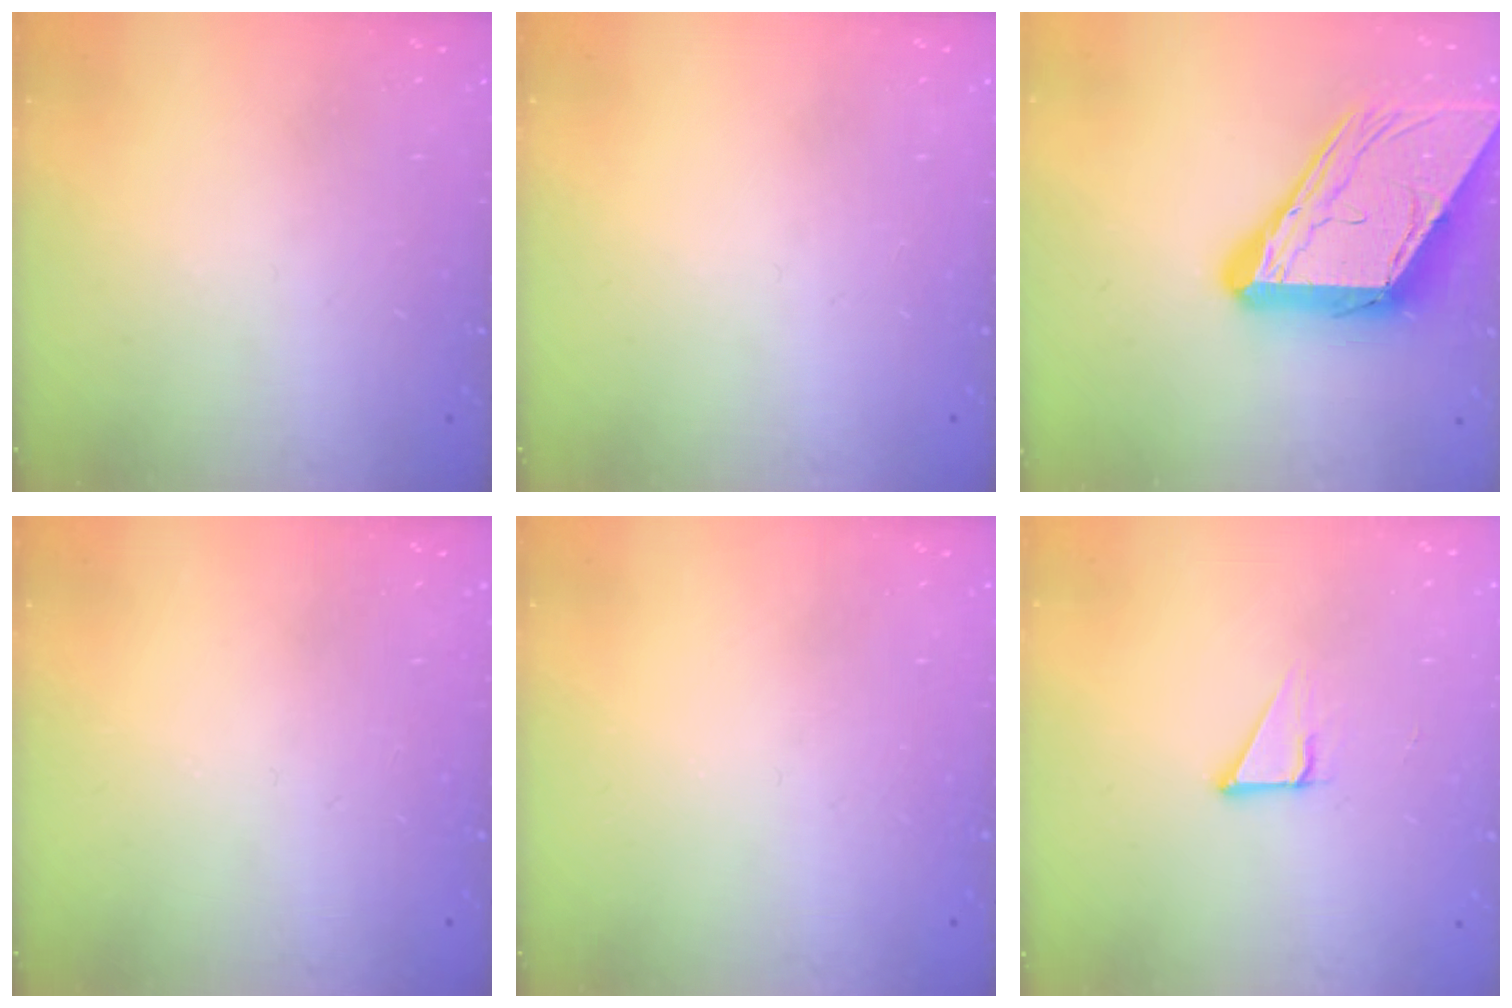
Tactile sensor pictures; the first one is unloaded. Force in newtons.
{"total": 0.0}
{"total": 23.4, "press": 23.3, "slide": 2.5}
{"total": 0.0}
{"total": 0.0}
{"total": 2.8, "press": 2.8, "slide": 0.2}